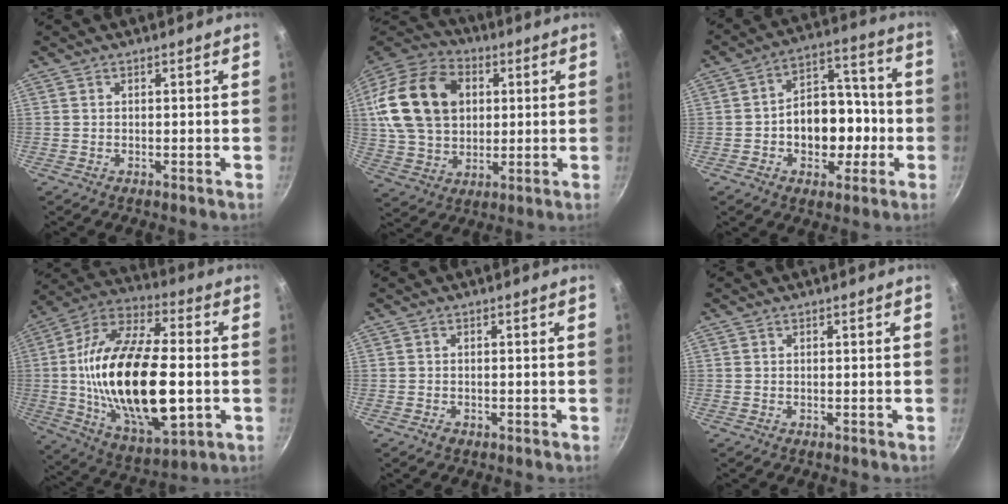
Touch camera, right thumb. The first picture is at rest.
{"total": 21.3, "force": [4.4, 15.7, 13.8], "torque": [-0.232, 0.015, 0.078]}
{"total": 14.3, "force": [-3.0, 10.1, 9.7], "torque": [-0.093, 0.044, -0.047]}
{"total": 29.3, "force": [-1.9, 14.2, 25.5], "torque": [-0.469, 0.016, -0.032]}
{"total": 1.3, "force": [-0.8, 0.9, 0.6], "torque": [-0.014, 0.003, -0.012]}
{"total": 0.0}